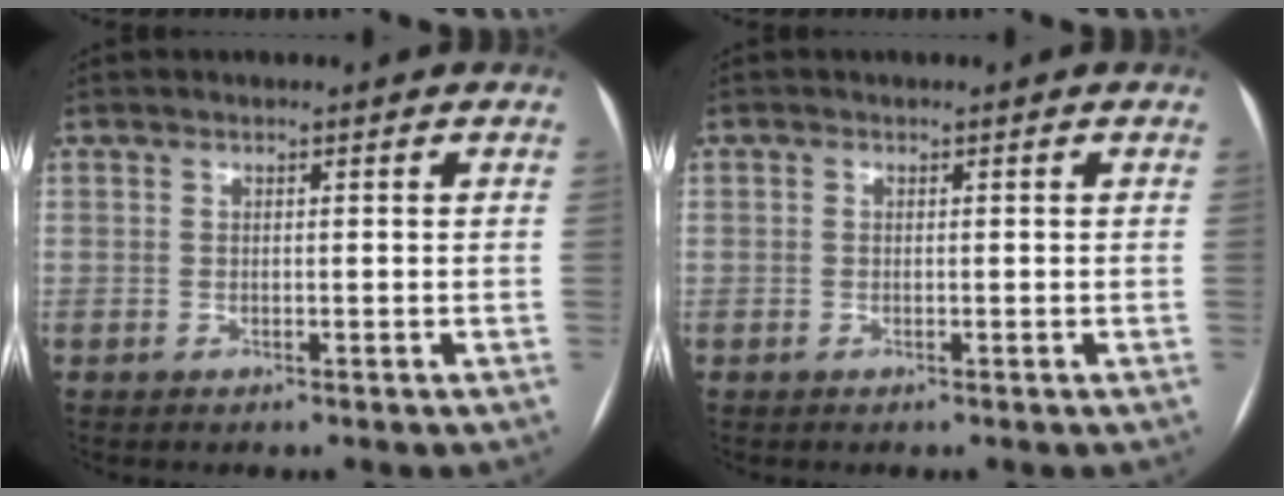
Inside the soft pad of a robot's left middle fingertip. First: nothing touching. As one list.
[{"total": 0.0}]